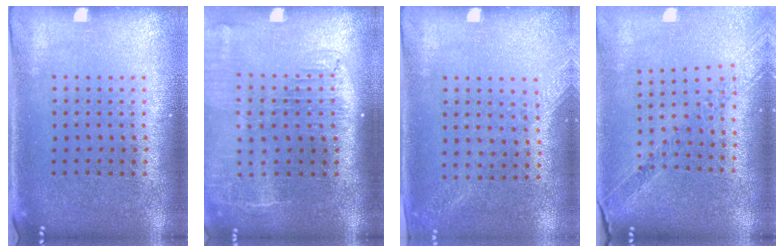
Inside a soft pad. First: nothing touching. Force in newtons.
{"total": 2.2, "press": 1.8, "slide": 1.3}
{"total": 1.3, "press": 1.2, "slide": 0.5}
{"total": 1.1, "press": 1.1, "slide": 0.2}